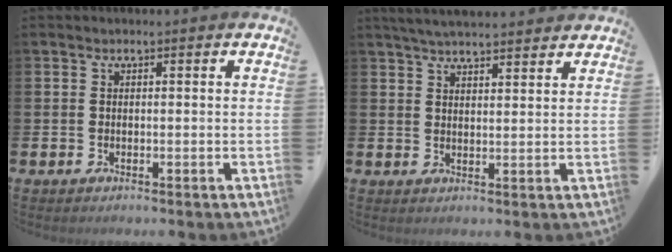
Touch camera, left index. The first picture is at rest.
{"total": 4.1, "force": [4.0, 0.4, 0.9], "torque": [-0.025, -0.014, 0.073]}